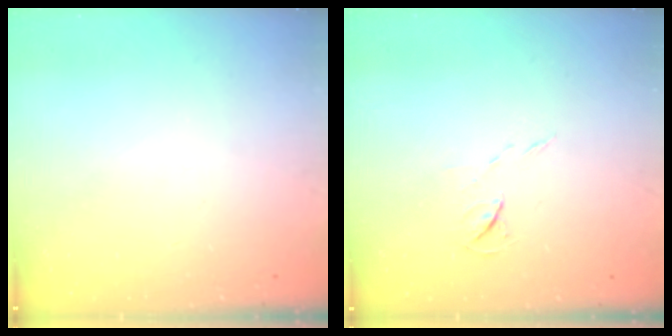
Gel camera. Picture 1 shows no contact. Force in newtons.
{"total": 5.2, "press": 5.1, "slide": 0.8}